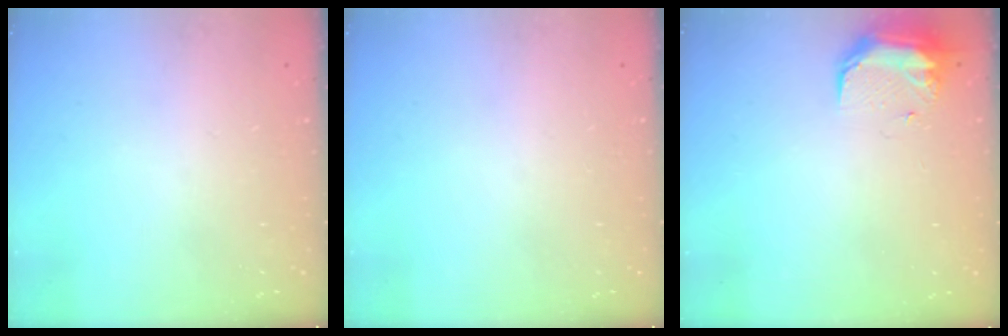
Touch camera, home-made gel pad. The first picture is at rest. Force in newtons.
{"total": 0.0}
{"total": 8.8, "press": 8.7, "slide": 1.5}